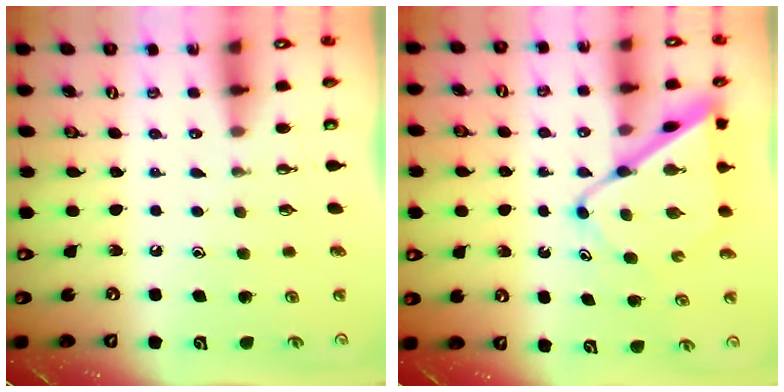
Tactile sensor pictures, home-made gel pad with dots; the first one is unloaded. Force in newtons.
{"total": 10.7, "press": 10.7, "slide": 0.9}